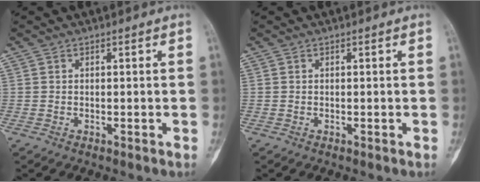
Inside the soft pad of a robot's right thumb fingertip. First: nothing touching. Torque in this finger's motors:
{"motor_torque": [0.10, 0.07, 0.00, 0.00, 0.00]}